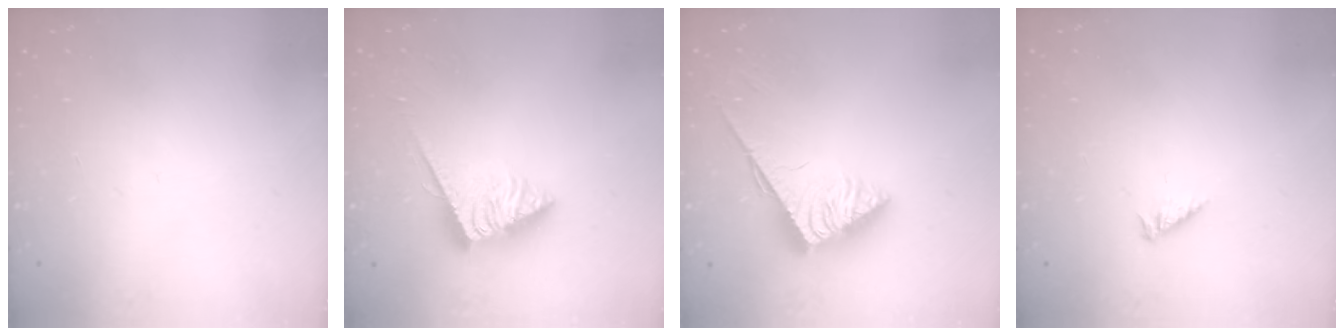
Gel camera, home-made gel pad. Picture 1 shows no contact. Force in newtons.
{"total": 4.5, "press": 4.5, "slide": 0.2}
{"total": 3.8, "press": 3.8, "slide": 0.6}
{"total": 1.9, "press": 1.9, "slide": 0.3}